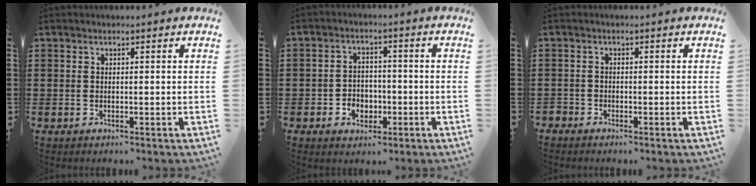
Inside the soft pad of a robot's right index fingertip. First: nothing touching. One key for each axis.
{"total": 3.4, "fx": -1.4, "fy": 2.8, "fz": 1.3, "tx": -0.023, "ty": 0.004, "tz": -0.033}
{"total": 0.9, "fx": -0.8, "fy": 0.4, "fz": 0.0, "tx": -0.002, "ty": 0.003, "tz": -0.019}